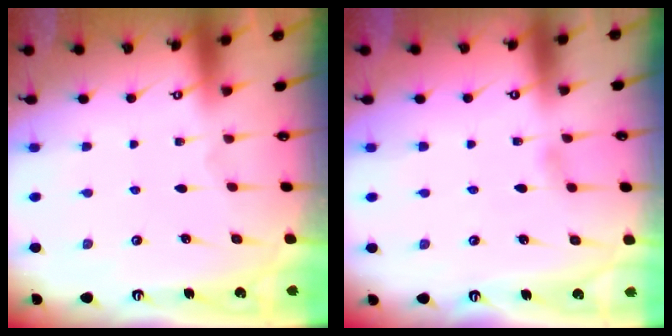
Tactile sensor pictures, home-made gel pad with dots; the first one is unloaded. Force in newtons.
{"total": 2.9, "press": 2.9, "slide": 0.4}